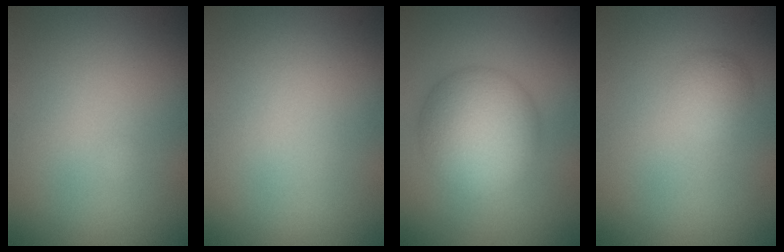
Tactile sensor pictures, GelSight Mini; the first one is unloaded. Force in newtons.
{"total": 0.0}
{"total": 7.4, "press": 7.4, "slide": 0.1}
{"total": 1.7, "press": 1.7, "slide": 0.0}